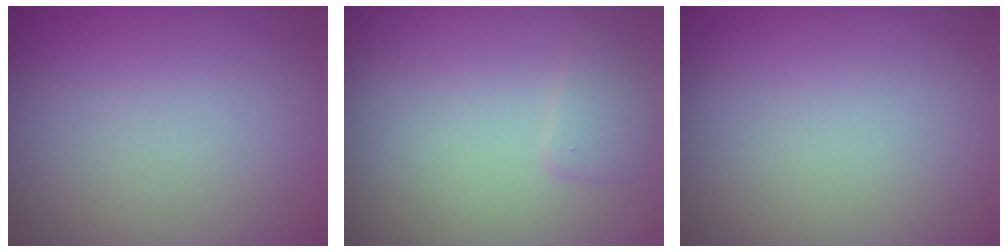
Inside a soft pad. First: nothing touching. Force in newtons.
{"total": 1.1, "press": 1.1, "slide": 0.2}
{"total": 0.0}